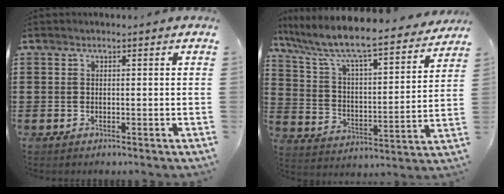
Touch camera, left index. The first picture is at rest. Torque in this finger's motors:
{"motor_torque": [2.14, 0.00, 1.05, 0.21]}